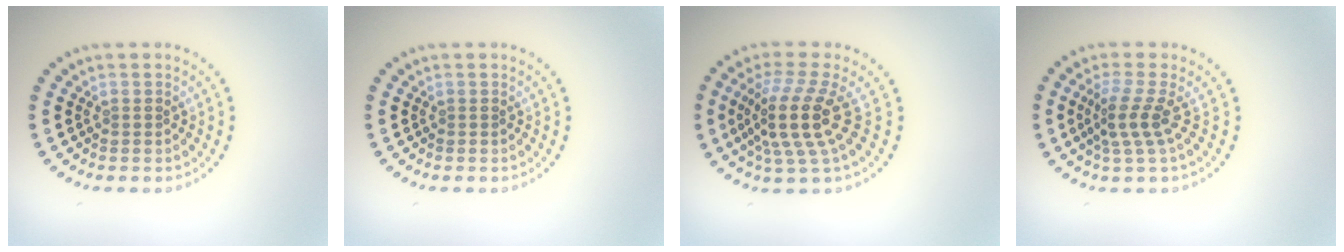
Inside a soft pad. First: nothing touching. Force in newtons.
{"total": 0.0}
{"total": 4.9, "press": 3.7, "slide": 3.3}
{"total": 2.7, "press": 1.9, "slide": 1.9}